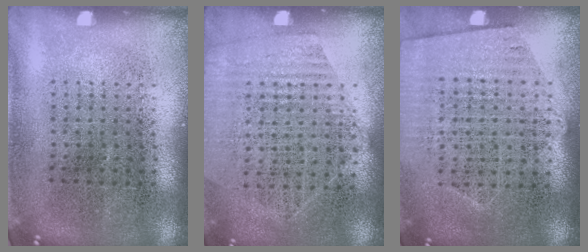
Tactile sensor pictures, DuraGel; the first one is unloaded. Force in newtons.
{"total": 1.3, "press": 1.1, "slide": 0.7}
{"total": 1.0, "press": 0.8, "slide": 0.5}